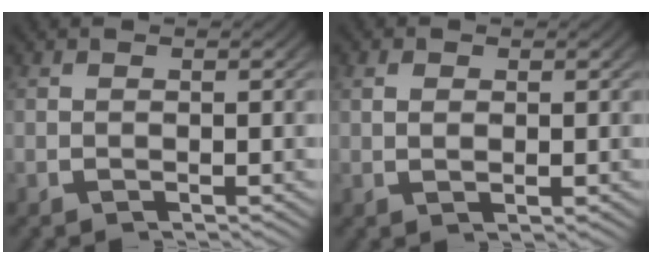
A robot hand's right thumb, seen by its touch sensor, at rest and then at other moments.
{"total": 1.2, "force": [0.5, 0.7, 0.9], "torque": [-0.016, -0.004, 0.014]}